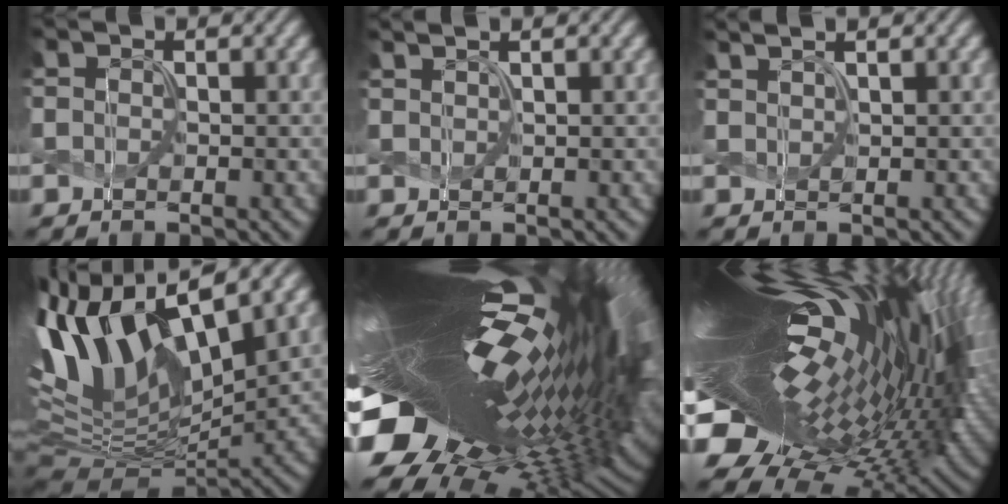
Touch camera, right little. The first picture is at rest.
{"total": 1.3, "force": [1.1, 0.1, 0.7], "torque": [-0.003, 0.003, 0.003]}
{"total": 2.0, "force": [1.6, 0.3, 1.1], "torque": [-0.008, 0.012, 0.006]}
{"total": 14.3, "force": [4.8, 5.9, 12.2], "torque": [-0.242, 0.020, 0.079]}
{"total": 21.0, "force": [2.2, 8.2, 19.2], "torque": [-0.337, -0.011, 0.028]}
{"total": 21.5, "force": [4.1, 7.5, 19.7], "torque": [-0.314, -0.005, 0.051]}